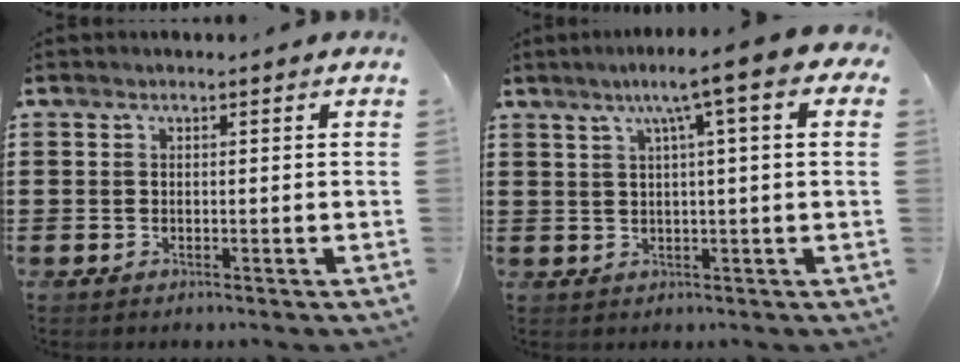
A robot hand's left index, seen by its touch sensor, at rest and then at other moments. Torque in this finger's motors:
{"motor_torque": [2.14, 0.00, 0.79, 0.21]}